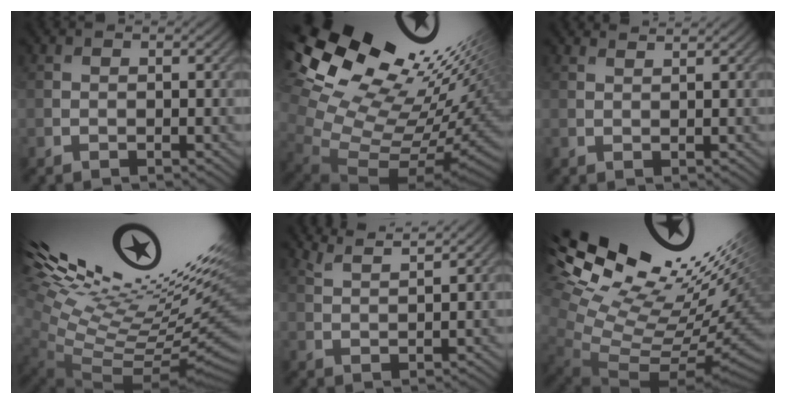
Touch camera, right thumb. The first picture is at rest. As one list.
[{"total": 18.0, "force": [8.1, 9.4, 13.1], "torque": [-0.211, 0.022, 0.173]}, {"total": 1.7, "force": [1.7, -0.3, 0.1], "torque": [-0.004, 0.000, 0.035]}, {"total": 17.2, "force": [7.3, 4.9, 14.8], "torque": [-0.189, 0.032, 0.133]}, {"total": 4.2, "force": [4.0, 0.0, 1.3], "torque": [-0.029, 0.001, 0.079]}, {"total": 17.5, "force": [8.2, 8.0, 13.2], "torque": [-0.208, 0.040, 0.173]}]